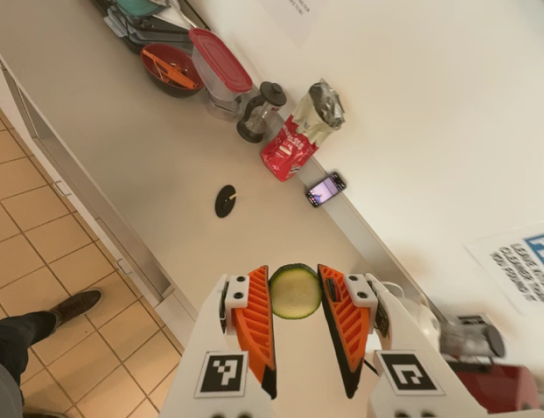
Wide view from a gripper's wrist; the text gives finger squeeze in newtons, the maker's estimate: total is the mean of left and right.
{"total": 8.5, "left": 8.9, "right": 8.1}